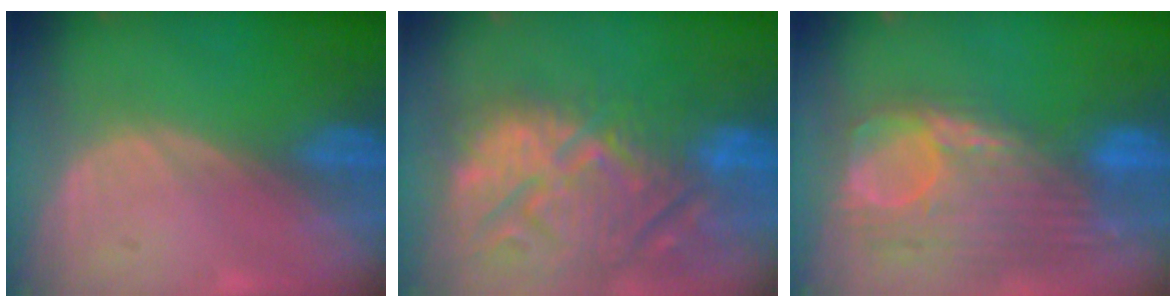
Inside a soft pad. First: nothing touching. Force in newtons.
{"total": 15.3, "press": 13.0, "slide": 7.9}
{"total": 12.7, "press": 10.6, "slide": 6.9}